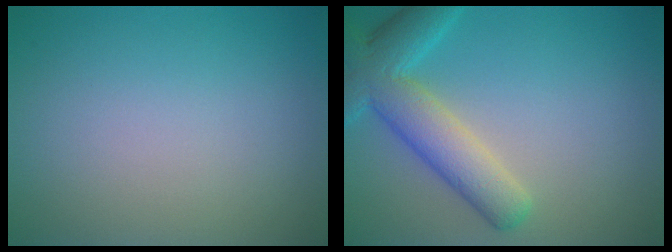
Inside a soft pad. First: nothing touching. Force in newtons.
{"total": 6.2, "press": 6.2, "slide": 0.6}